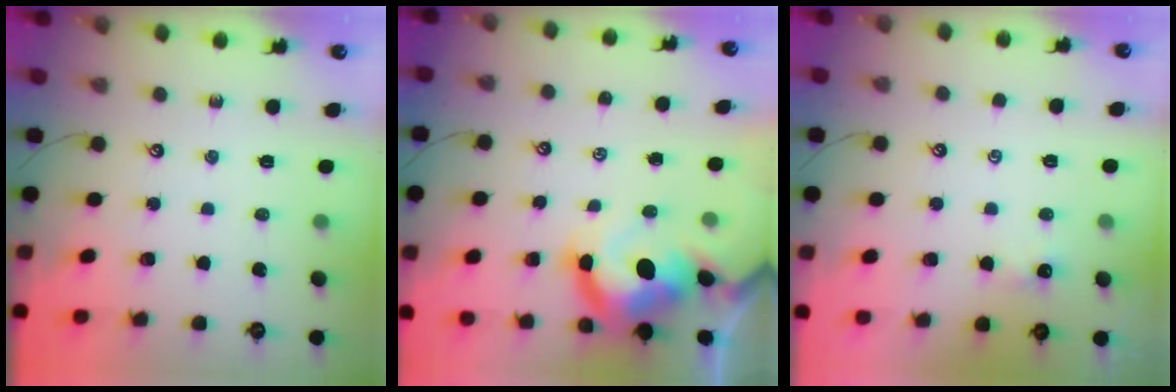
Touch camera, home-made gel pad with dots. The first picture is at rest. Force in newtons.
{"total": 14.2, "press": 14.1, "slide": 1.9}
{"total": 1.6, "press": 1.6, "slide": 0.2}